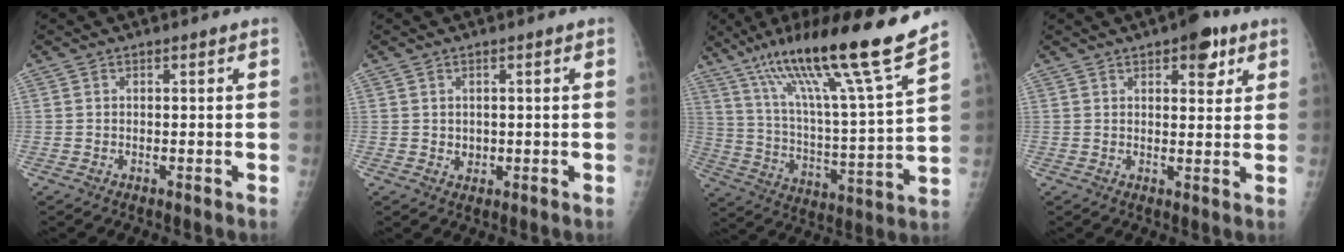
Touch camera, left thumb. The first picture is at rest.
{"total": 1.5, "force": [0.3, 1.3, 0.6], "torque": [-0.005, -0.003, 0.010]}
{"total": 22.8, "force": [16.4, 0.5, 15.7], "torque": [-0.240, -0.069, 0.283]}
{"total": 6.6, "force": [3.7, 3.0, 4.6], "torque": [-0.034, -0.013, 0.043]}